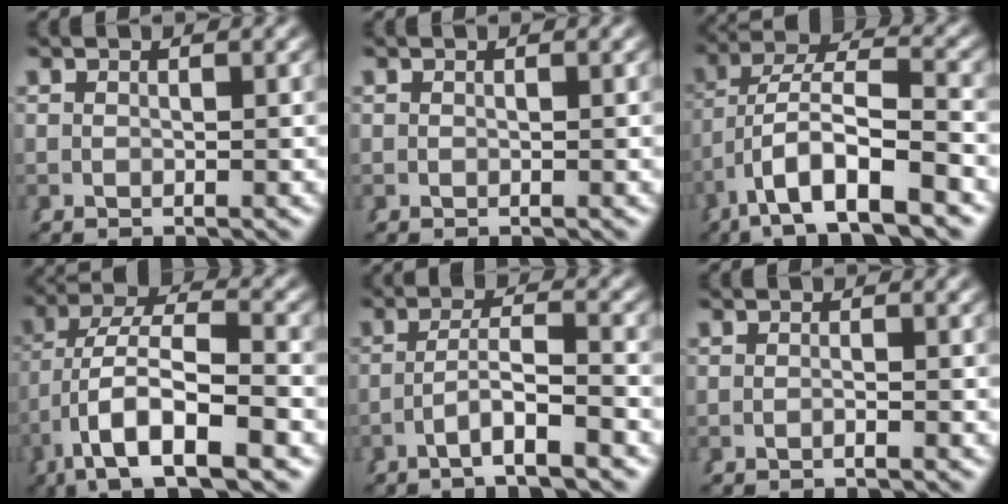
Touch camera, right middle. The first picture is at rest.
{"total": 0.0}
{"total": 7.2, "force": [-2.3, 3.4, 5.9], "torque": [-0.126, -0.020, -0.026]}
{"total": 8.5, "force": [-3.1, 4.2, 6.8], "torque": [-0.133, -0.026, -0.036]}
{"total": 4.0, "force": [-2.6, 0.3, 3.1], "torque": [-0.057, -0.010, -0.038]}
{"total": 0.8, "force": [-0.7, -0.1, 0.4], "torque": [-0.011, 0.001, -0.015]}